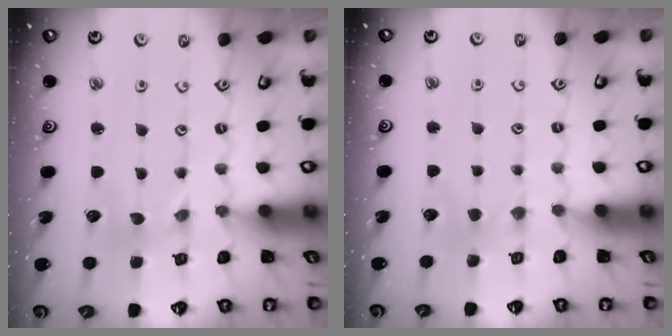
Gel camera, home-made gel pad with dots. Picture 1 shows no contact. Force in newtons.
{"total": 2.2, "press": 2.2, "slide": 0.4}